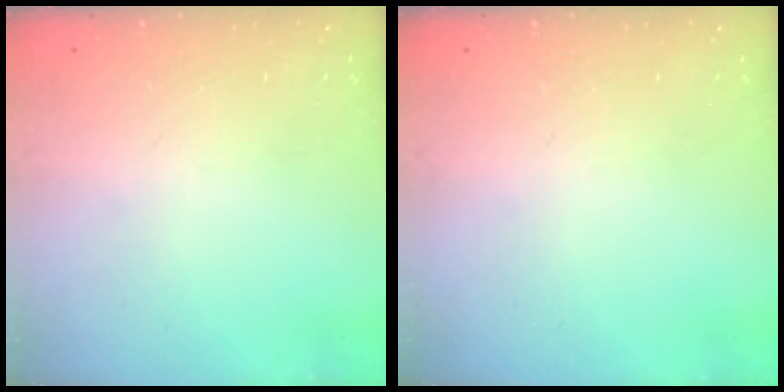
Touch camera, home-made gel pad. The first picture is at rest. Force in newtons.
{"total": 0.0}